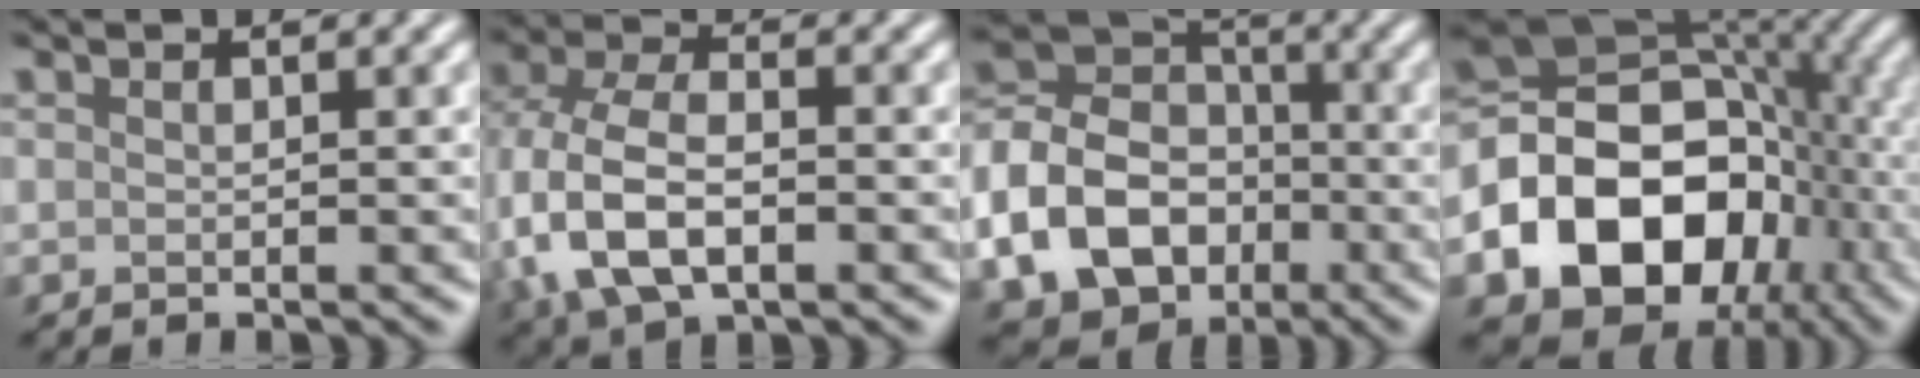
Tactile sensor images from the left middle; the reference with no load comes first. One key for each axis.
{"total": 9.0, "fx": -2.2, "fy": 5.4, "fz": 6.9, "tx": -0.166, "ty": -0.004, "tz": -0.053}
{"total": 9.8, "fx": -3.3, "fy": 7.4, "fz": 5.5, "tx": -0.109, "ty": -0.001, "tz": -0.068}
{"total": 15.6, "fx": -4.7, "fy": 11.5, "fz": 9.4, "tx": -0.165, "ty": -0.015, "tz": -0.087}